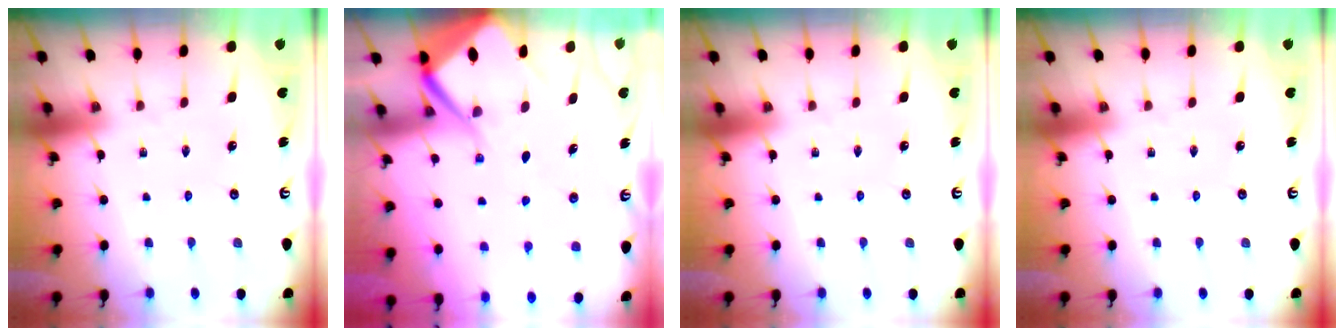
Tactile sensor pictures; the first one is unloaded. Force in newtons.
{"total": 10.4, "press": 10.3, "slide": 1.1}
{"total": 0.0}
{"total": 0.0}